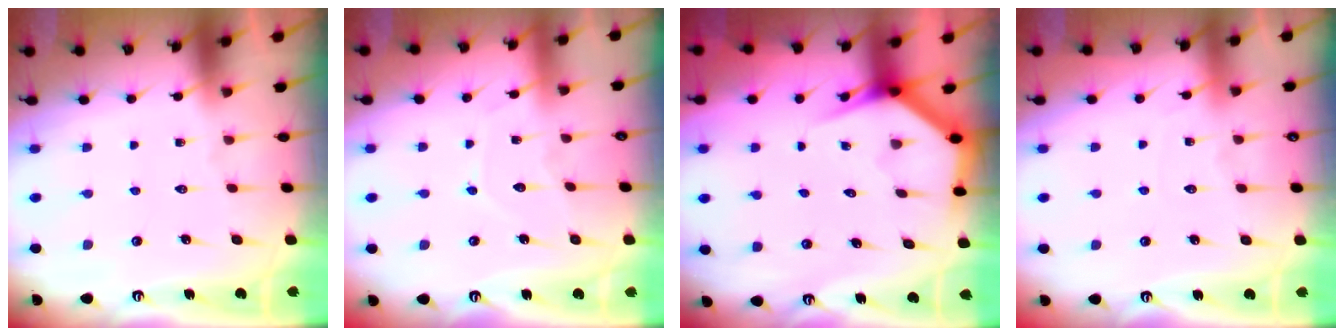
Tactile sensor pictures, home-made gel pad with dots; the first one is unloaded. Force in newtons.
{"total": 6.5, "press": 6.4, "slide": 0.6}
{"total": 3.7, "press": 3.7, "slide": 0.3}
{"total": 2.7, "press": 2.7, "slide": 0.3}